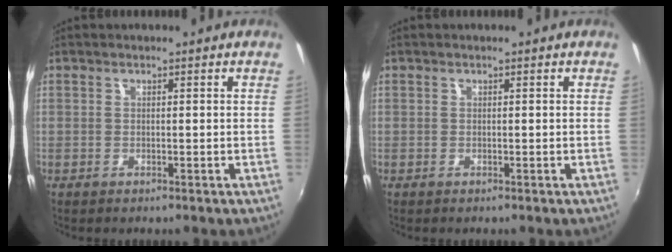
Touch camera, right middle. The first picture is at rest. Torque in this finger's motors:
{"motor_torque": [-0.06, -0.02, 0.00, 0.00]}